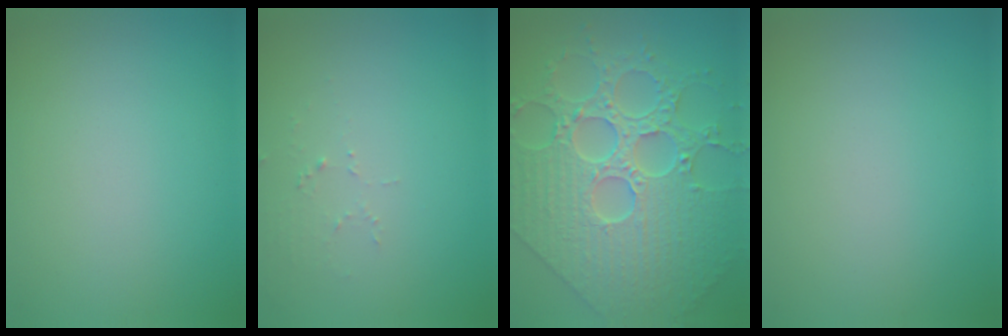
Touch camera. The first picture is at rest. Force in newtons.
{"total": 1.1, "press": 1.1, "slide": 0.1}
{"total": 8.9, "press": 7.2, "slide": 5.2}
{"total": 0.0}